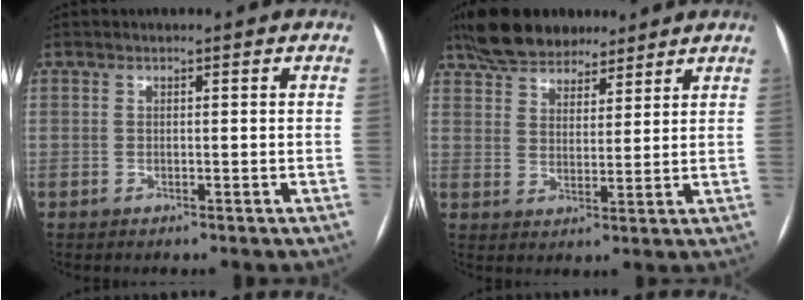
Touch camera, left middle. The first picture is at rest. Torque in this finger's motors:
{"motor_torque": [0.19, -0.20, 0.07, 0.02]}